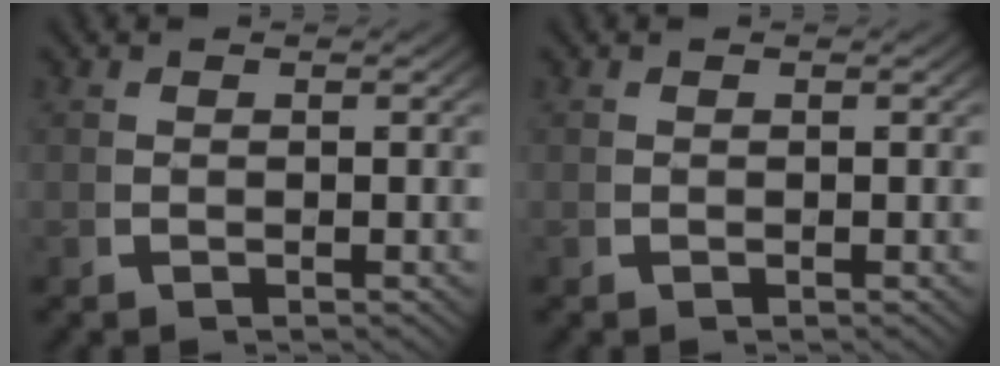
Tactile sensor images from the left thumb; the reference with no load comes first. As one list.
[{"total": 0.0}]